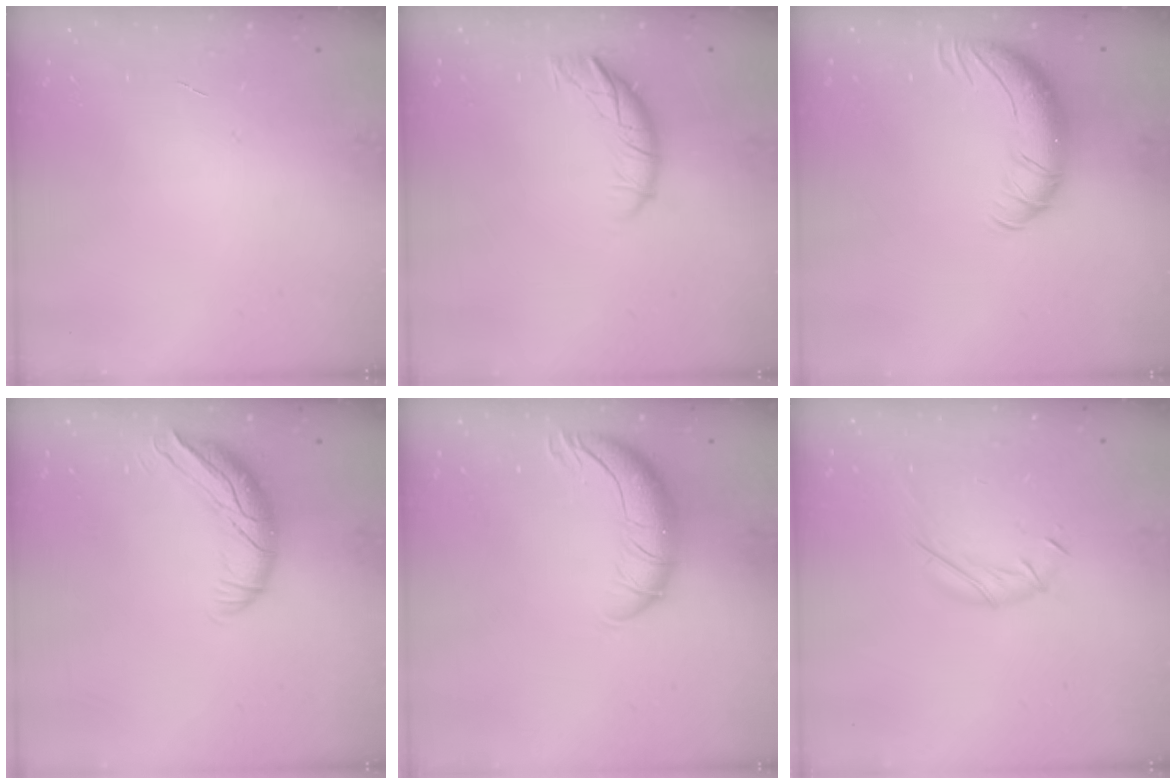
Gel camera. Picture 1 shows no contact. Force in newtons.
{"total": 10.3, "press": 10.1, "slide": 2.0}
{"total": 11.2, "press": 10.8, "slide": 2.9}
{"total": 10.8, "press": 10.5, "slide": 2.6}
{"total": 10.9, "press": 10.4, "slide": 3.0}
{"total": 6.0, "press": 6.0, "slide": 0.4}